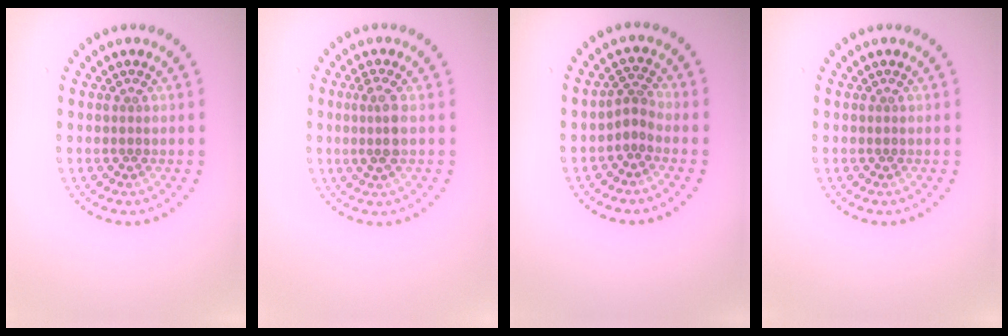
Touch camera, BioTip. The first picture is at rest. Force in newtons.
{"total": 2.2, "press": 2.1, "slide": 0.8}
{"total": 1.9, "press": 1.3, "slide": 1.4}
{"total": 0.0}